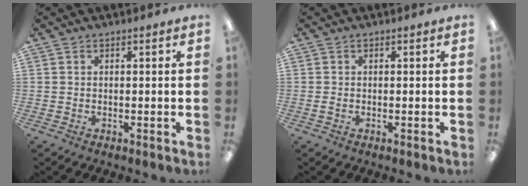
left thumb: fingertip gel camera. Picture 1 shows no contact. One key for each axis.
{"total": 0.8, "fx": -0.2, "fy": 0.3, "fz": 0.7, "tx": -0.012, "ty": -0.001, "tz": -0.003}